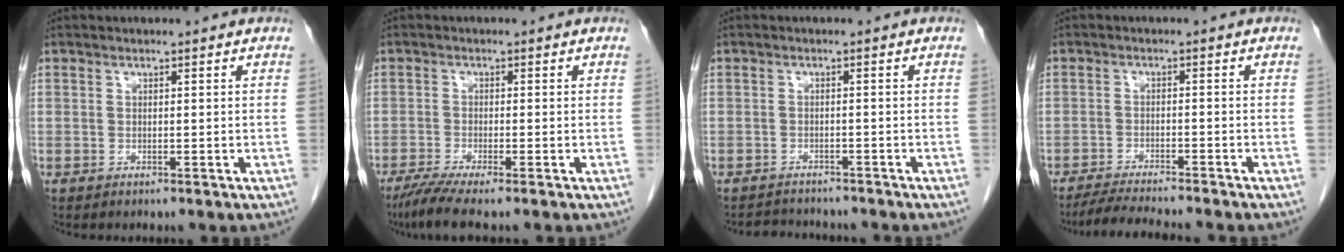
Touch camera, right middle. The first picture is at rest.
{"total": 4.8, "force": [-3.7, -0.2, 3.1], "torque": [-0.062, -0.015, -0.070]}
{"total": 4.8, "force": [-4.6, 1.0, 0.6], "torque": [-0.011, -0.007, -0.069]}
{"total": 7.2, "force": [-6.6, -0.4, 2.9], "torque": [-0.047, -0.019, -0.109]}